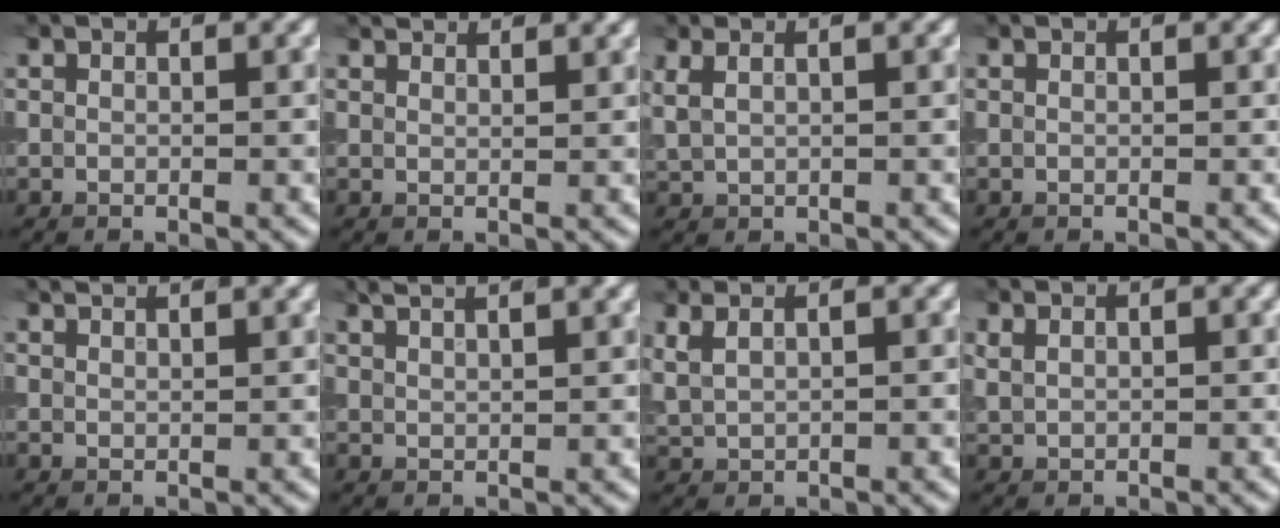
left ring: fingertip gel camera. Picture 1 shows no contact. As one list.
[{"total": 3.2, "force": [3.0, 0.7, 1.0], "torque": [-0.027, -0.001, 0.054]}, {"total": 1.3, "force": [0.8, 0.3, 1.0], "torque": [-0.029, 0.002, 0.022]}, {"total": 0.0}, {"total": 2.2, "force": [2.1, 0.2, 0.8], "torque": [-0.009, 0.007, 0.024]}, {"total": 4.7, "force": [3.6, 1.4, 2.7], "torque": [-0.030, 0.034, 0.028]}, {"total": 1.9, "force": [1.3, 0.4, 1.2], "torque": [-0.037, 0.005, 0.036]}, {"total": 0.7, "force": [0.4, 0.3, 0.5], "torque": [-0.016, 0.003, 0.014]}]